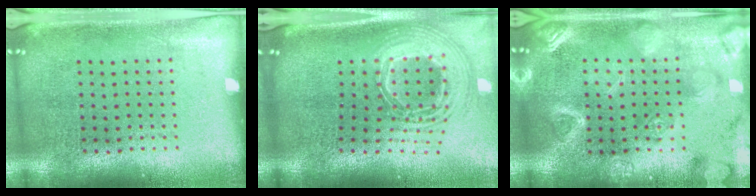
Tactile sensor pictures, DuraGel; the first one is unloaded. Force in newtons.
{"total": 2.7, "press": 1.9, "slide": 2.0}
{"total": 3.0, "press": 3.0, "slide": 0.2}